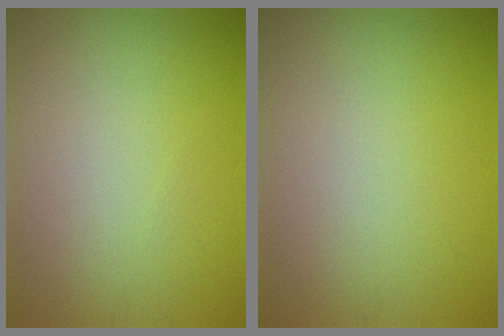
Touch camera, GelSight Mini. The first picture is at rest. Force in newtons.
{"total": 0.0}